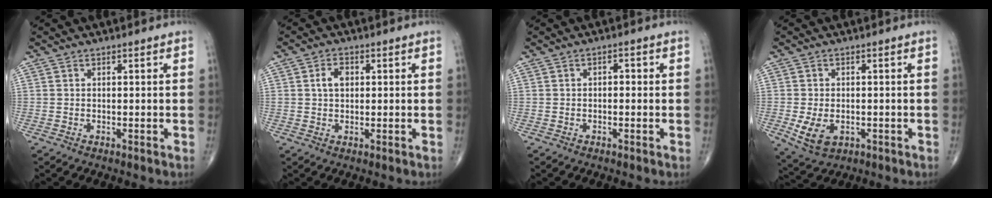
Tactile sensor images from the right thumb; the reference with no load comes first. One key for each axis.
{"total": 3.4, "fx": 0.7, "fy": 2.2, "fz": 2.4, "tx": -0.041, "ty": 0.005, "tz": 0.013}
{"total": 1.3, "fx": 0.0, "fy": 0.7, "fz": 1.1, "tx": -0.010, "ty": 0.006, "tz": -0.005}
{"total": 6.5, "fx": -1.7, "fy": 4.2, "fz": 4.7, "tx": -0.082, "ty": -0.003, "tz": -0.018}